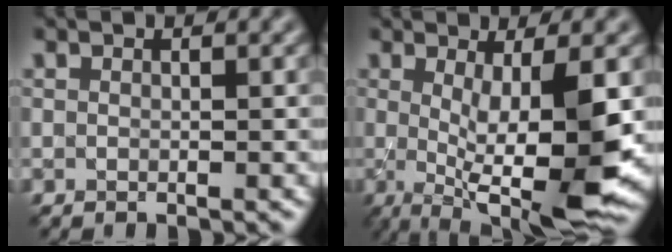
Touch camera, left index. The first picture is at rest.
{"total": 9.5, "force": [-0.7, 2.2, 9.2], "torque": [-0.137, -0.020, -0.005]}